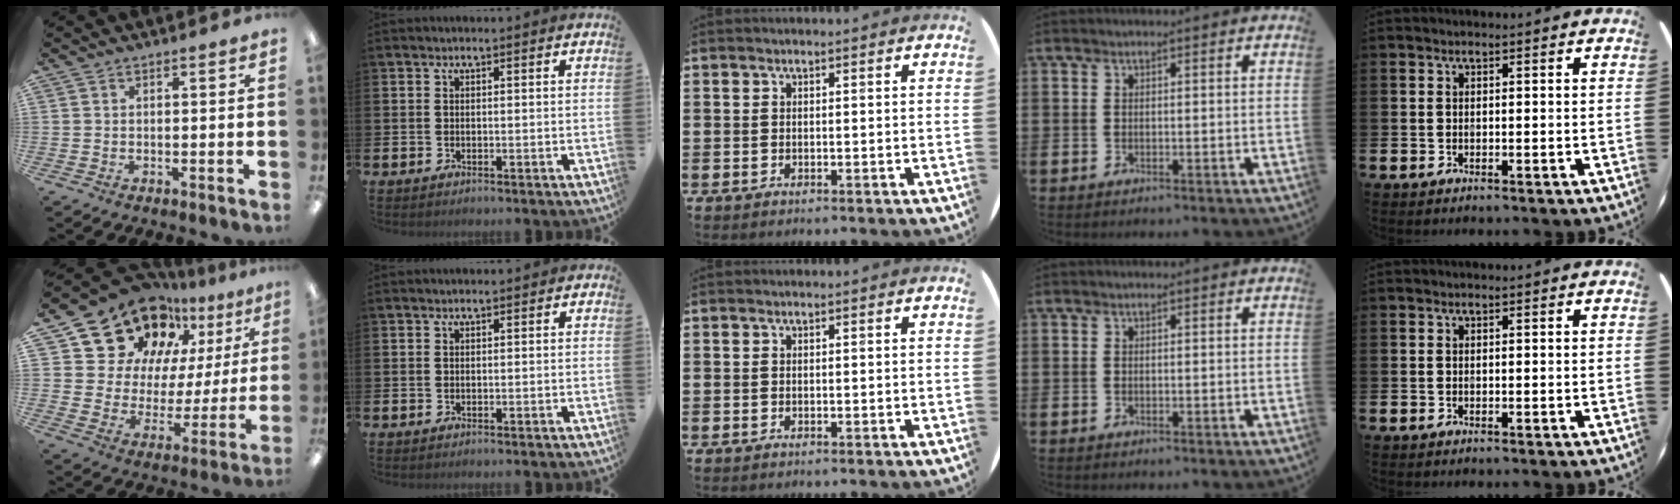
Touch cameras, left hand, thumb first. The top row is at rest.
{"thumb": {"total": 19.9, "force": [14.5, 11.9, 6.7], "torque": [-0.130, -0.100, 0.272]}}